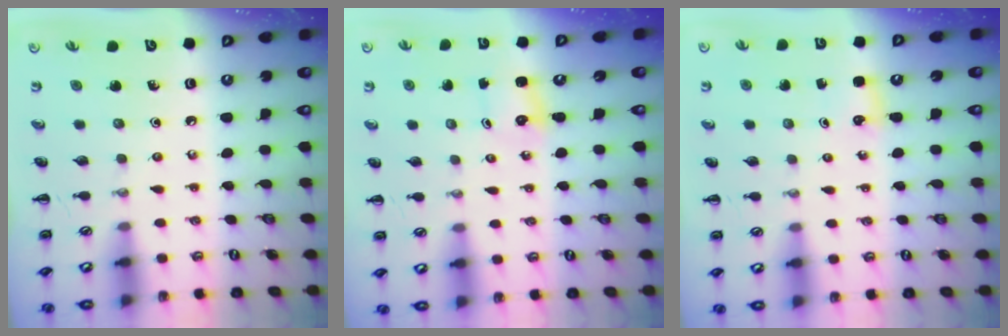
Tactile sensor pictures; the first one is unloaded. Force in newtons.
{"total": 1.8, "press": 1.7, "slide": 0.6}
{"total": 2.5, "press": 2.4, "slide": 0.8}